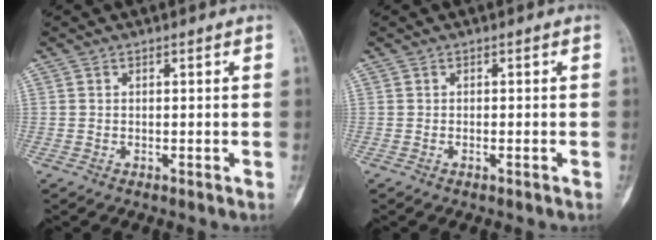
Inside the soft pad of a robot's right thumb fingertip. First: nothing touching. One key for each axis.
{"total": 0.7, "fx": -0.3, "fy": 0.1, "fz": 0.6, "tx": -0.014, "ty": 0.005, "tz": -0.004}